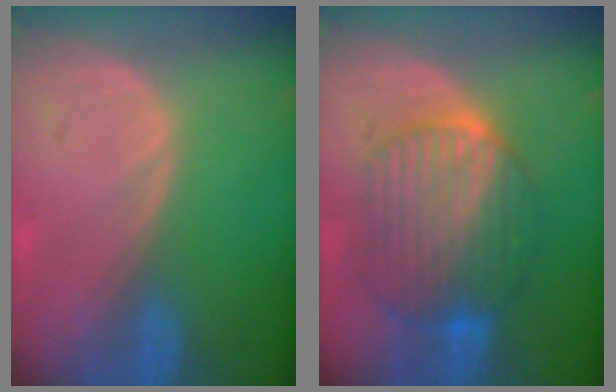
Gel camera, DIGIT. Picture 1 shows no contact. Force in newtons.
{"total": 10.1, "press": 10.0, "slide": 0.9}